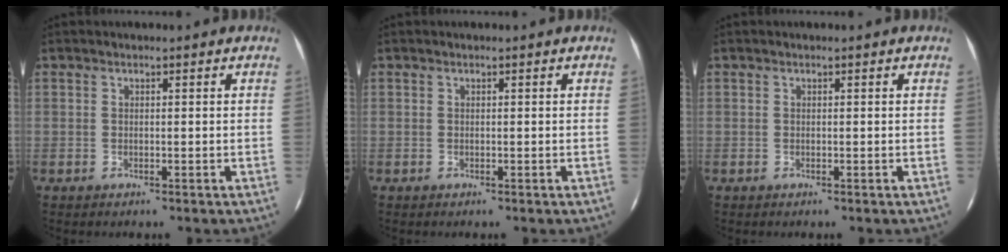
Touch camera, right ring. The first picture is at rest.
{"total": 0.0}
{"total": 0.0}